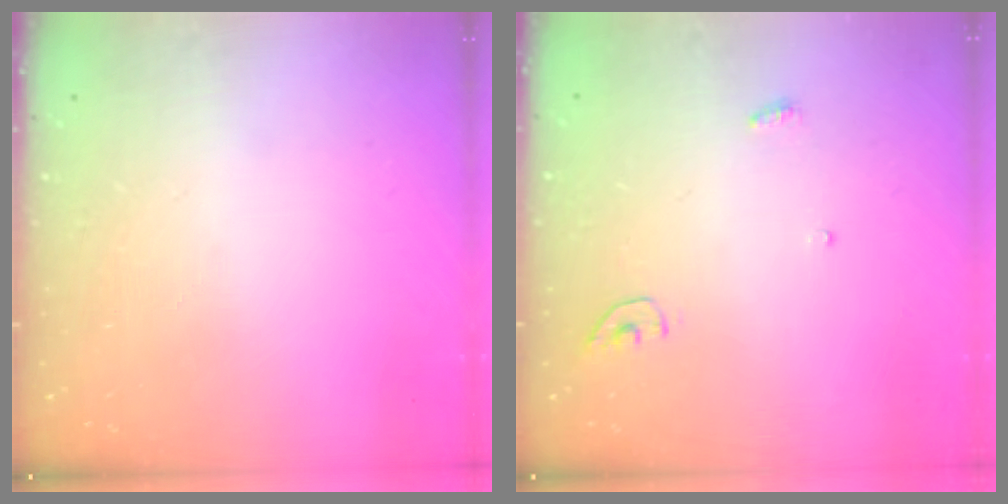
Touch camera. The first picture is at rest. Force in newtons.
{"total": 3.4, "press": 3.4, "slide": 0.3}